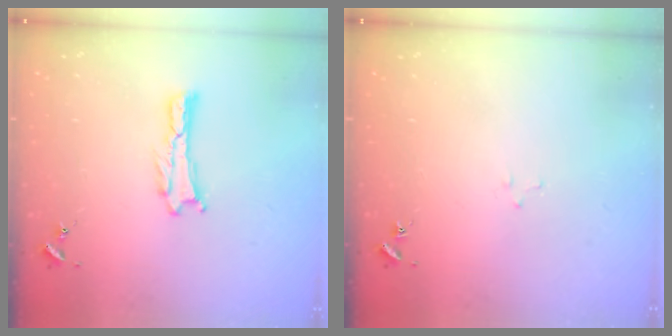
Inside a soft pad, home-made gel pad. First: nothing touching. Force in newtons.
{"total": 1.6, "press": 1.6, "slide": 0.1}